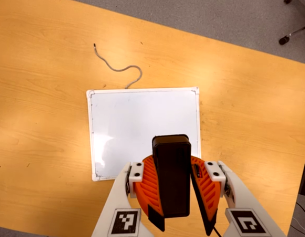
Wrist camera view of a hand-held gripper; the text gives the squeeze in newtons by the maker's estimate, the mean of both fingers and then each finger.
{"total": 10.1, "left": 10.0, "right": 10.3}